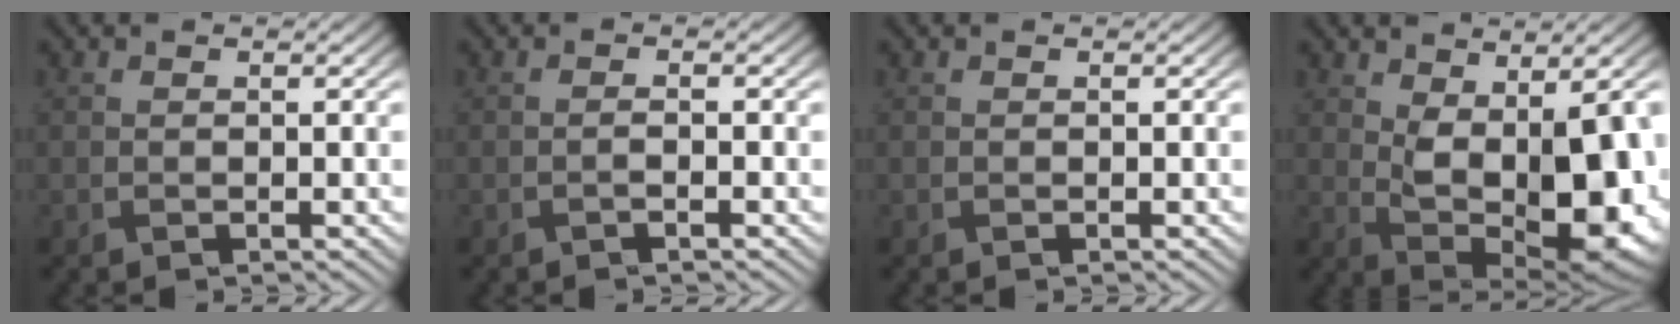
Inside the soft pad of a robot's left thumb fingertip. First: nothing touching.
{"total": 1.3, "force": [-1.0, 0.1, 0.9], "torque": [-0.012, 0.002, -0.018]}
{"total": 0.0}
{"total": 12.7, "force": [-0.1, 6.1, 11.2], "torque": [-0.179, -0.009, 0.005]}